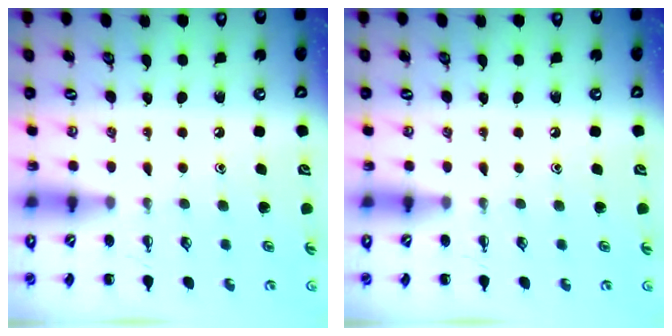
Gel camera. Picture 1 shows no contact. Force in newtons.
{"total": 0.0}